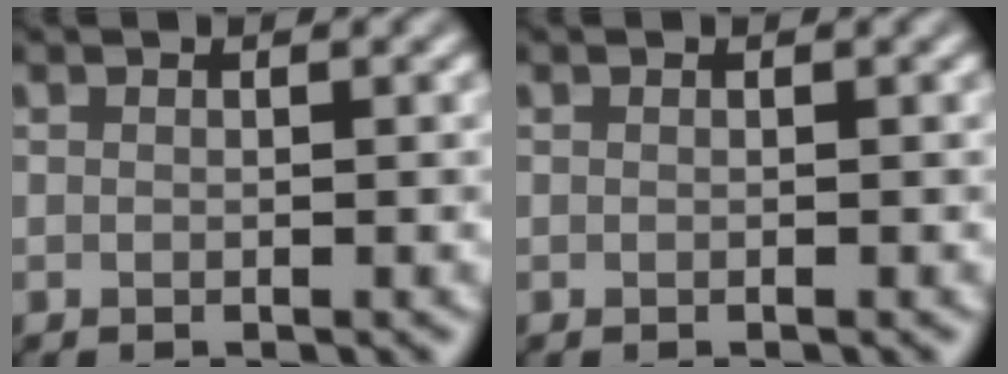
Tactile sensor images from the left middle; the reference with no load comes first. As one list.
[{"total": 0.0}]